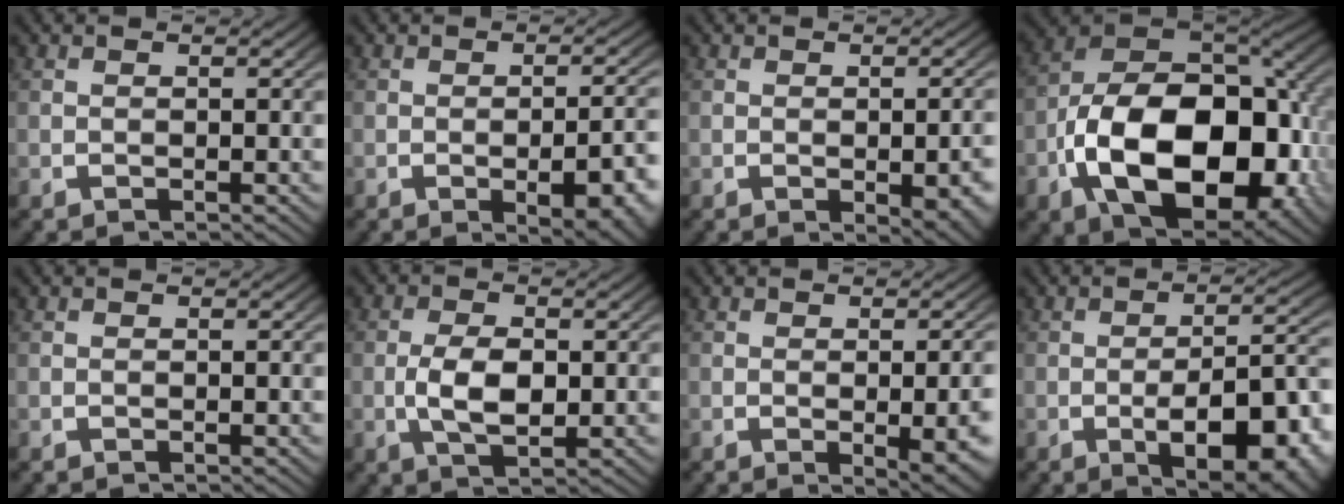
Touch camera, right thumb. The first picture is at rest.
{"total": 5.7, "force": [-1.7, 2.6, 4.8], "torque": [-0.071, -0.012, -0.015]}
{"total": 3.4, "force": [-1.0, 1.5, 2.9], "torque": [-0.041, -0.013, -0.003]}
{"total": 19.7, "force": [-3.5, 12.3, 15.0], "torque": [-0.311, -0.062, -0.026]}
{"total": 0.0}
{"total": 5.1, "force": [-0.2, 3.1, 4.1], "torque": [-0.094, -0.017, 0.004]}
{"total": 3.9, "force": [-0.8, 1.3, 3.6], "torque": [-0.051, -0.012, -0.001]}
{"total": 10.8, "force": [-2.9, 5.7, 8.7], "torque": [-0.139, -0.033, -0.025]}